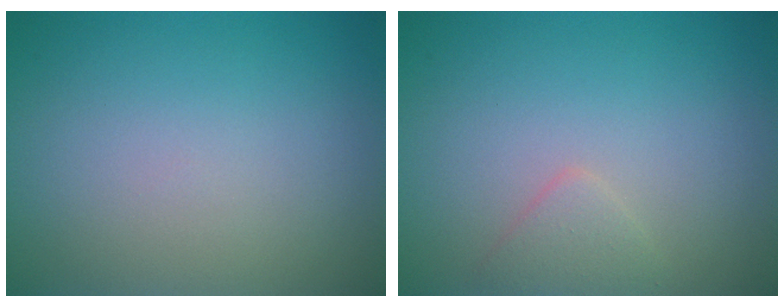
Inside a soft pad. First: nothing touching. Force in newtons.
{"total": 1.3, "press": 1.3, "slide": 0.0}